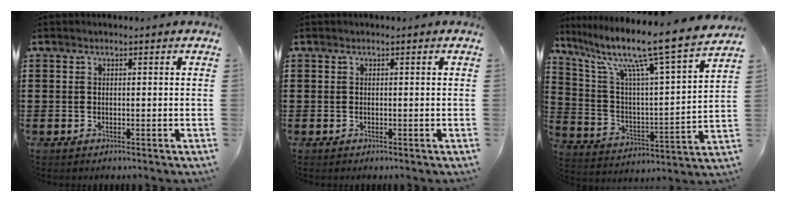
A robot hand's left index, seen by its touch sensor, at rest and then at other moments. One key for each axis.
{"total": 0.0}
{"total": 12.0, "fx": 9.4, "fy": 0.2, "fz": 7.5, "tx": -0.163, "ty": -0.072, "tz": 0.143}